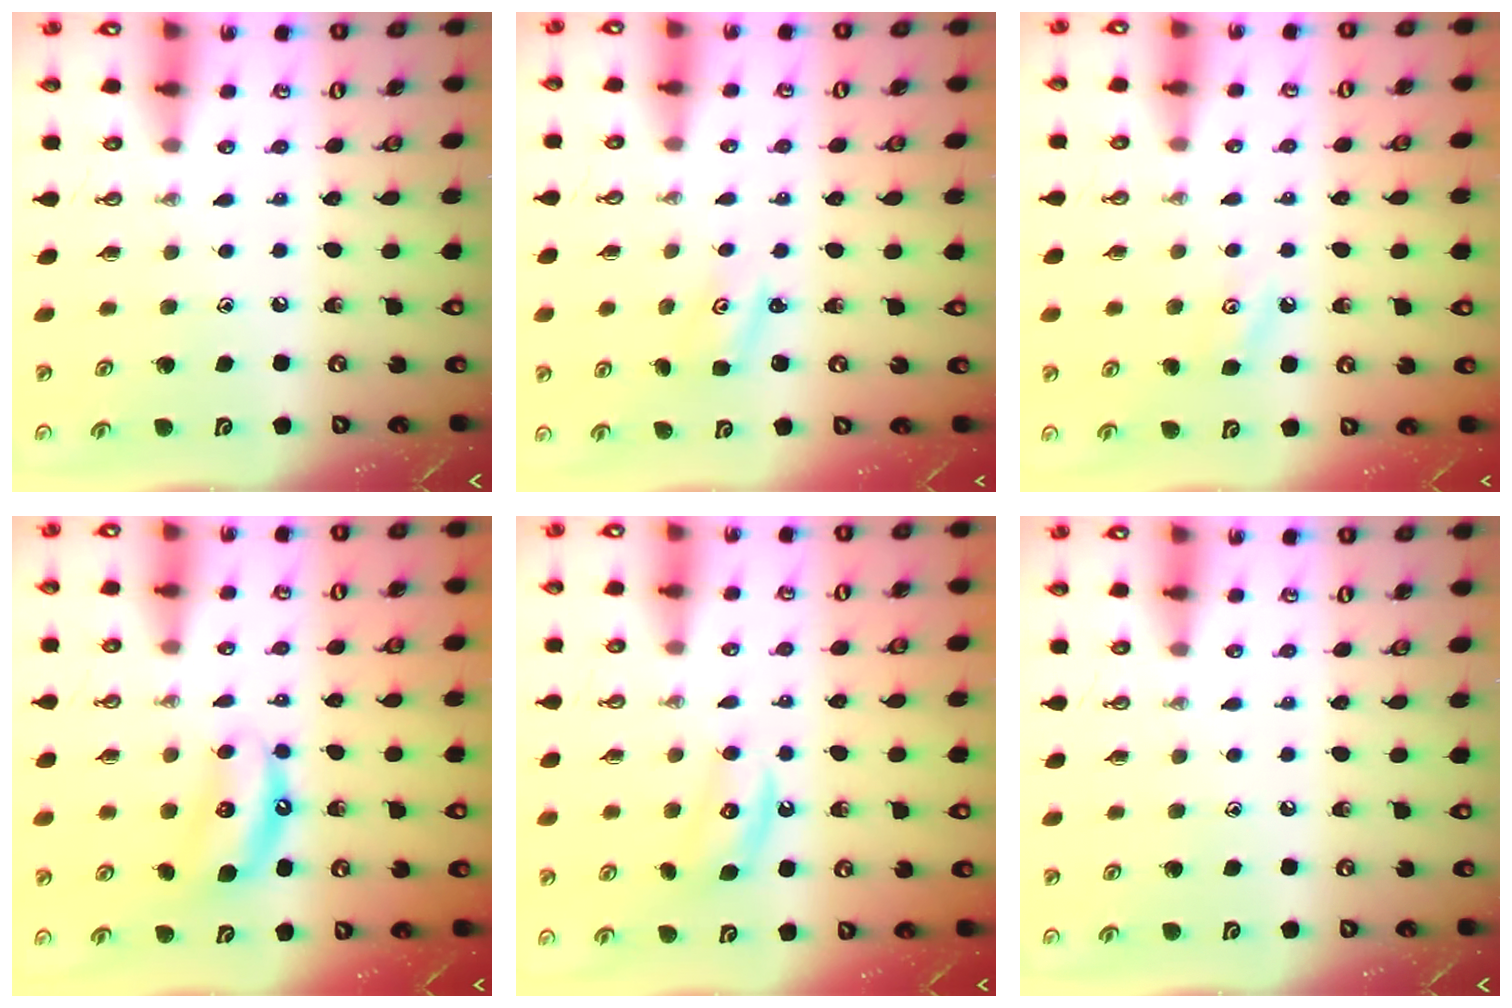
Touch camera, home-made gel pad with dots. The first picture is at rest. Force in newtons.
{"total": 1.6, "press": 1.6, "slide": 0.2}
{"total": 3.7, "press": 3.7, "slide": 0.5}
{"total": 6.5, "press": 6.5, "slide": 0.9}
{"total": 4.8, "press": 4.7, "slide": 0.8}
{"total": 0.0}